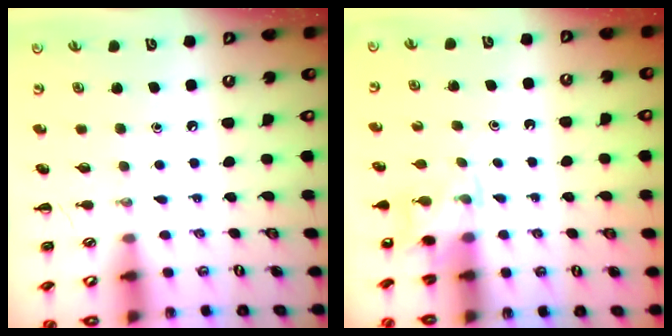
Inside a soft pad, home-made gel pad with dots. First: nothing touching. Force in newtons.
{"total": 3.6, "press": 3.4, "slide": 1.2}